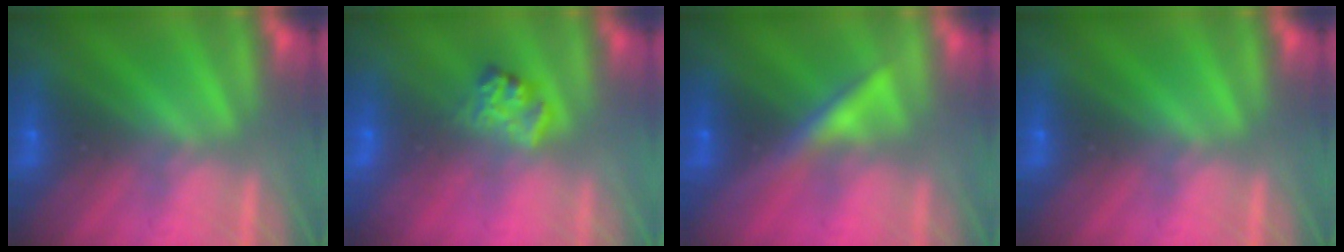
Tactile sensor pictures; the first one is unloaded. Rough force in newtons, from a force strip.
{"total": 2.3}
{"total": 3.5}
{"total": 0.0}